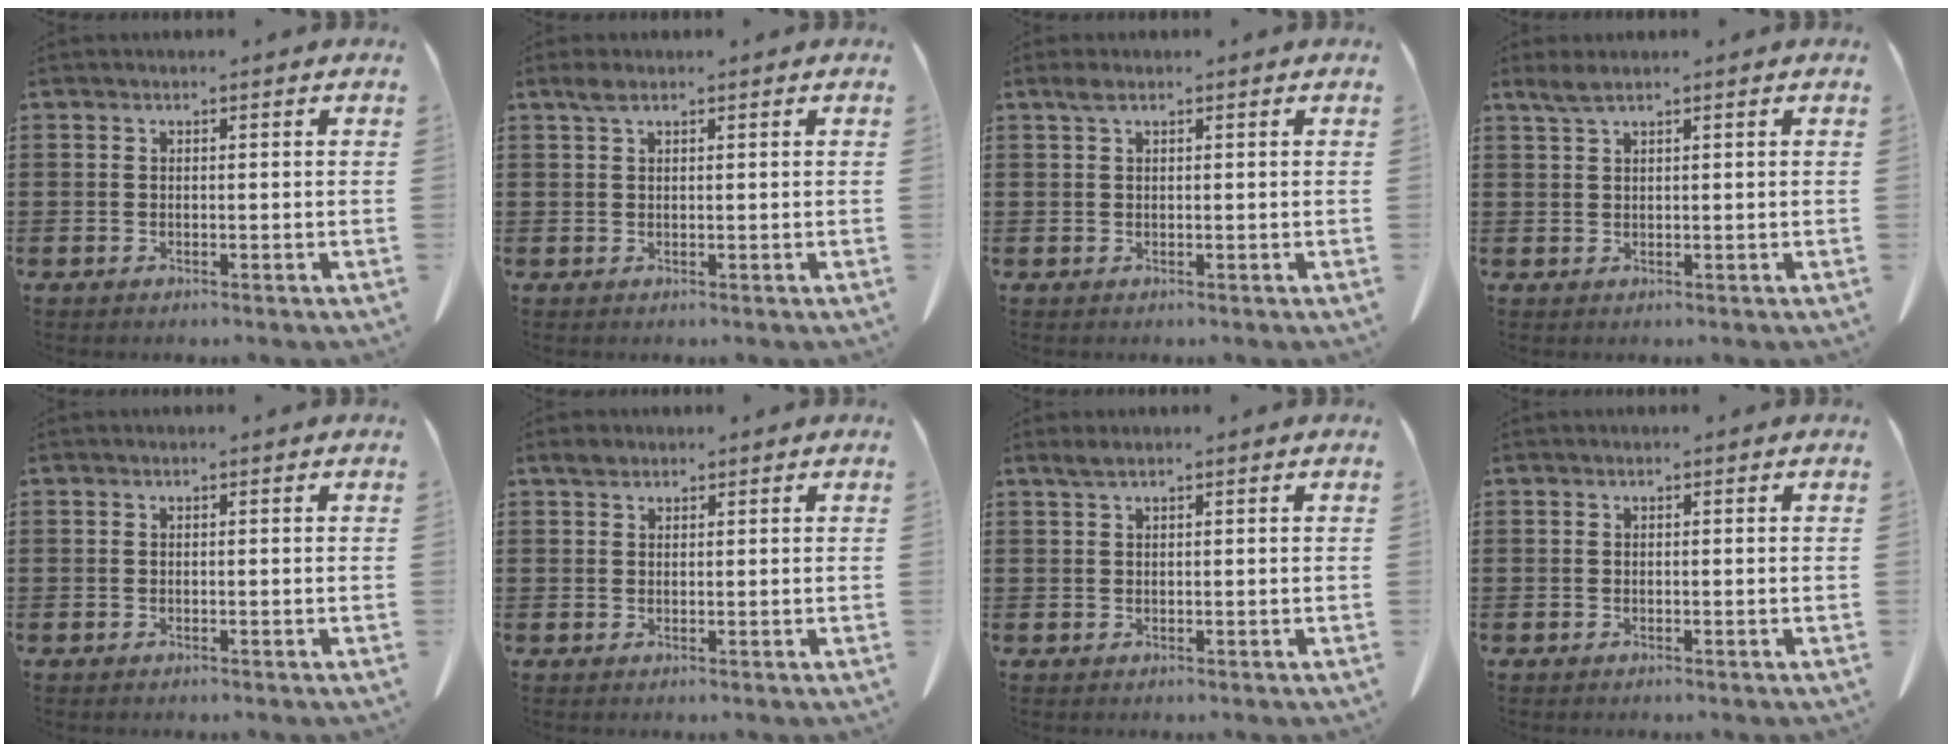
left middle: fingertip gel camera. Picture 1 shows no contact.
{"total": 1.7, "force": [0.9, 0.7, 1.3], "torque": [-0.029, 0.004, 0.015]}
{"total": 1.3, "force": [0.6, 0.5, 1.1], "torque": [-0.024, 0.003, 0.011]}
{"total": 2.0, "force": [1.4, 0.2, 1.4], "torque": [-0.030, 0.001, 0.027]}
{"total": 0.0}
{"total": 1.6, "force": [1.3, 0.8, 0.6], "torque": [-0.016, 0.005, 0.025]}
{"total": 1.2, "force": [0.9, 0.1, 0.8], "torque": [-0.018, 0.001, 0.016]}
{"total": 0.0}